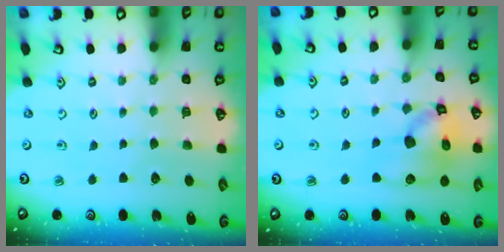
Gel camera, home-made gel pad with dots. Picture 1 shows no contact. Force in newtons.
{"total": 13.2, "press": 13.1, "slide": 1.9}